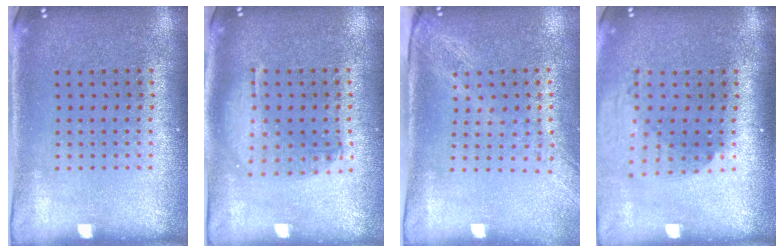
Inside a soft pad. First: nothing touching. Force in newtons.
{"total": 1.3, "press": 1.3, "slide": 0.3}
{"total": 2.0, "press": 1.6, "slide": 1.2}
{"total": 1.9, "press": 1.4, "slide": 1.3}